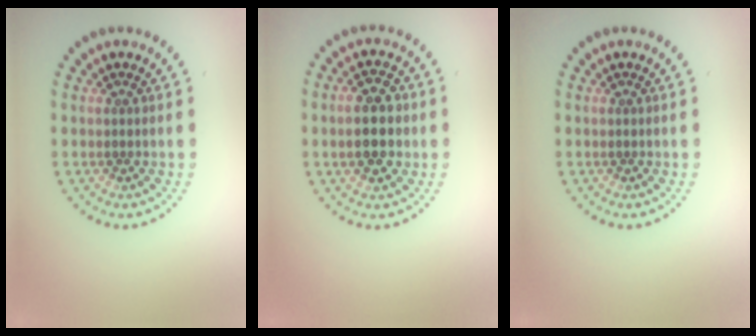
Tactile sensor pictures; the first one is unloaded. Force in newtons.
{"total": 4.7, "press": 4.7, "slide": 0.3}
{"total": 0.0}